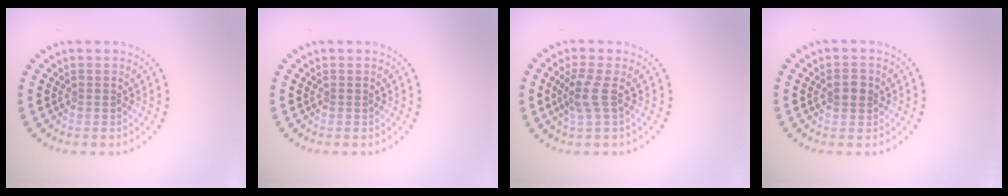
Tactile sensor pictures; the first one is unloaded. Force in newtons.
{"total": 0.0}
{"total": 2.3, "press": 1.8, "slide": 1.4}
{"total": 1.7, "press": 1.7, "slide": 0.5}